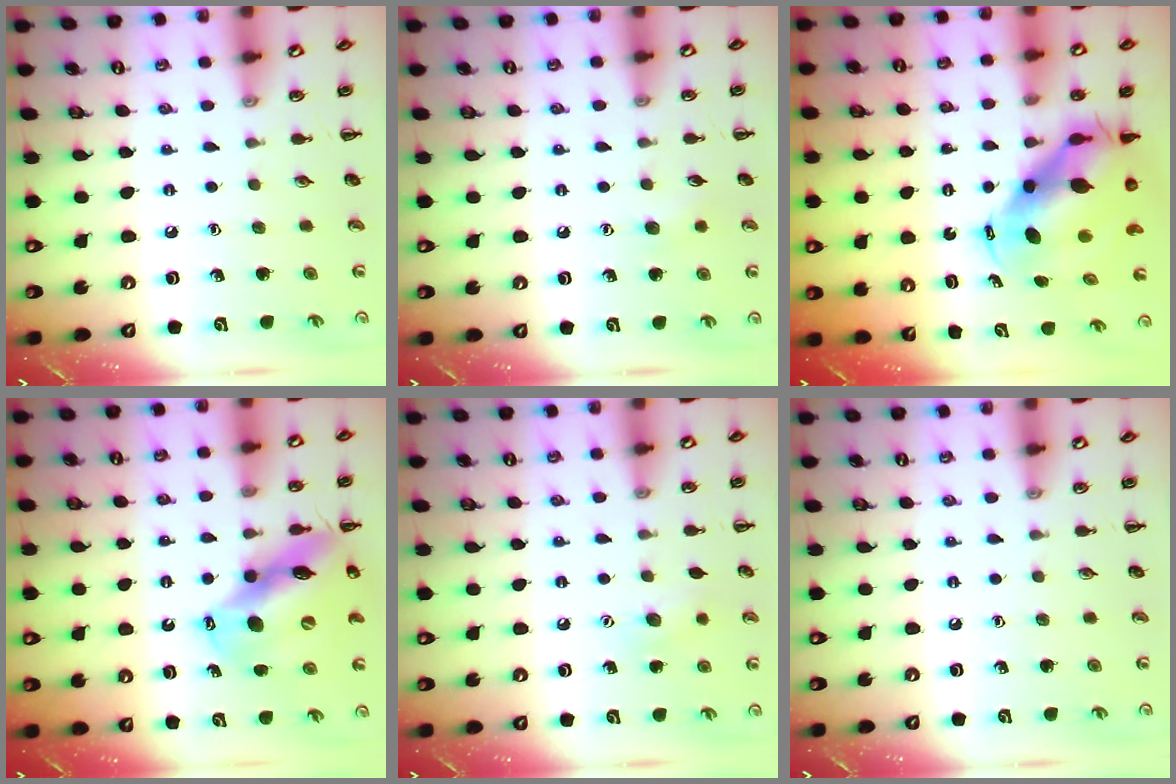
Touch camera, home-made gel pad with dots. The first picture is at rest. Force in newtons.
{"total": 4.8, "press": 4.7, "slide": 1.2}
{"total": 10.3, "press": 10.1, "slide": 2.1}
{"total": 15.1, "press": 14.4, "slide": 4.5}
{"total": 7.9, "press": 7.6, "slide": 1.9}
{"total": 0.0}